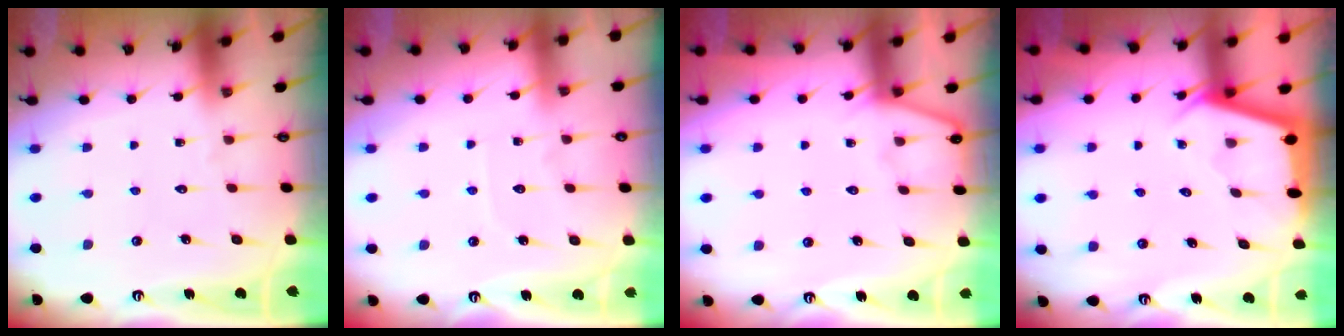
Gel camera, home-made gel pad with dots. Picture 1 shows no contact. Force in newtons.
{"total": 4.4, "press": 4.3, "slide": 0.4}
{"total": 3.7, "press": 3.7, "slide": 0.6}
{"total": 2.7, "press": 2.7, "slide": 0.2}